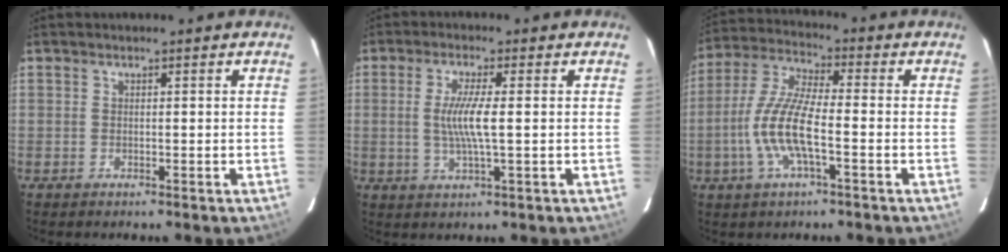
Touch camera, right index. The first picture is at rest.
{"total": 6.2, "force": [0.0, 0.4, 6.1], "torque": [-0.117, -0.005, 0.001]}
{"total": 11.6, "force": [-3.2, 2.8, 10.8], "torque": [-0.232, -0.001, -0.066]}